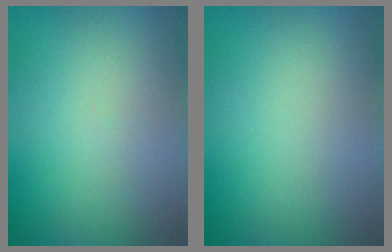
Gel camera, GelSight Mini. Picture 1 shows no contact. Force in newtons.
{"total": 0.0}